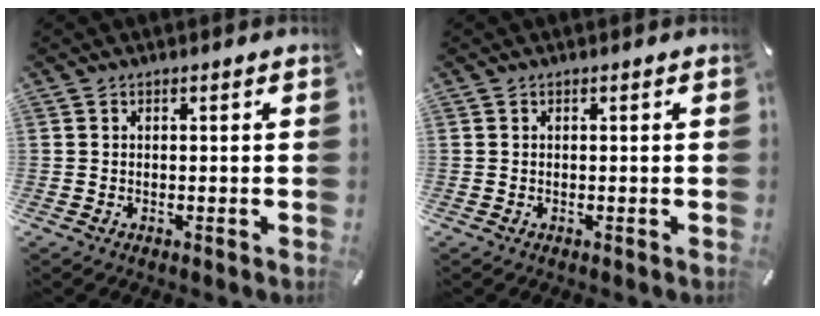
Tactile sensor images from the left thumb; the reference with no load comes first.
{"total": 0.0}